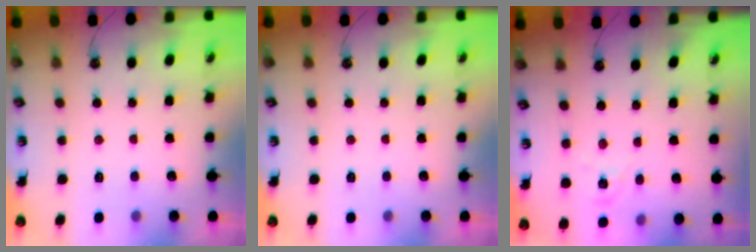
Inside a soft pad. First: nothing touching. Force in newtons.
{"total": 0.0}
{"total": 3.3, "press": 3.3, "slide": 0.5}